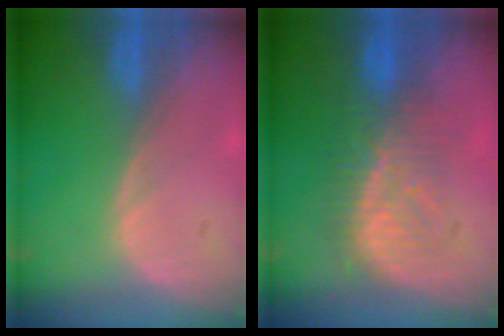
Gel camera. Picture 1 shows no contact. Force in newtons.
{"total": 8.0, "press": 7.8, "slide": 1.6}